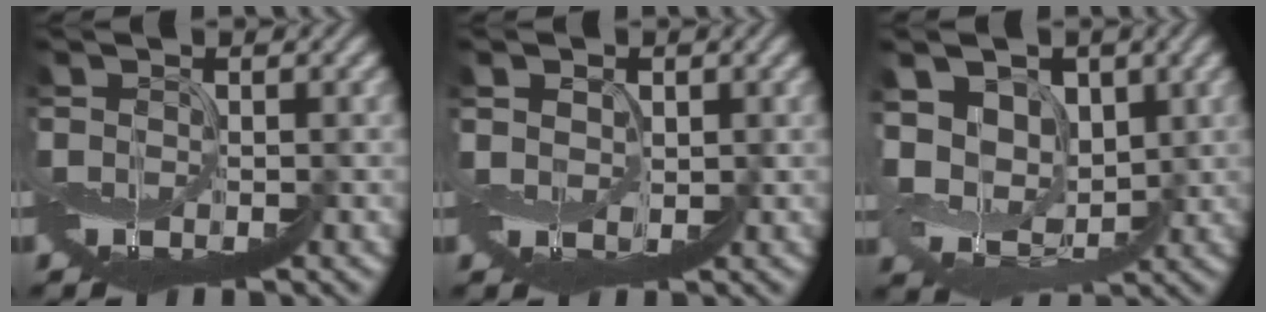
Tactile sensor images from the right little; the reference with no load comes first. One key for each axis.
{"total": 2.2, "fx": 2.1, "fy": 0.5, "fz": -0.1, "tx": -0.003, "ty": 0.003, "tz": 0.038}
{"total": 6.1, "fx": 3.3, "fy": 4.3, "fz": 2.8, "tx": -0.053, "ty": 0.018, "tz": 0.043}